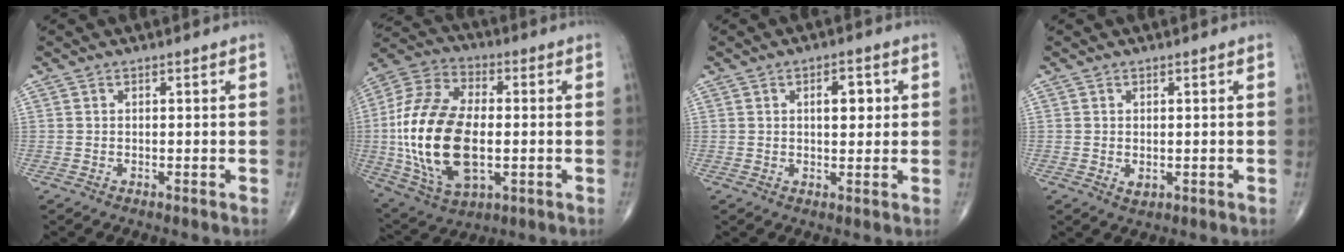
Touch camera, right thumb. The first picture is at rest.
{"total": 23.9, "force": [-1.8, 13.2, 19.8], "torque": [-0.408, 0.002, -0.024]}
{"total": 4.8, "force": [1.1, 2.4, 3.9], "torque": [-0.041, -0.002, 0.013]}
{"total": 1.6, "force": [-0.1, 1.0, 1.2], "torque": [-0.018, -0.004, 0.002]}